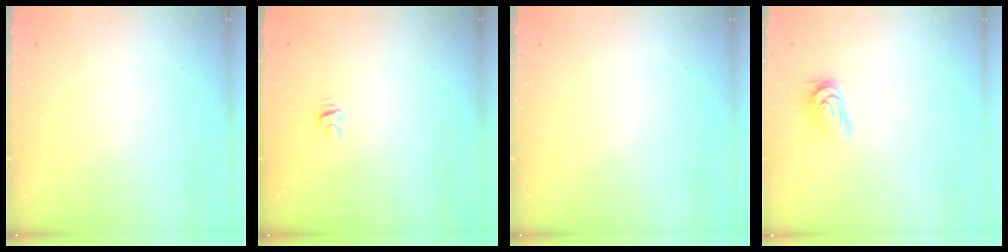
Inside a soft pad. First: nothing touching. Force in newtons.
{"total": 4.2, "press": 4.2, "slide": 0.2}
{"total": 0.0}
{"total": 4.1, "press": 4.0, "slide": 0.6}